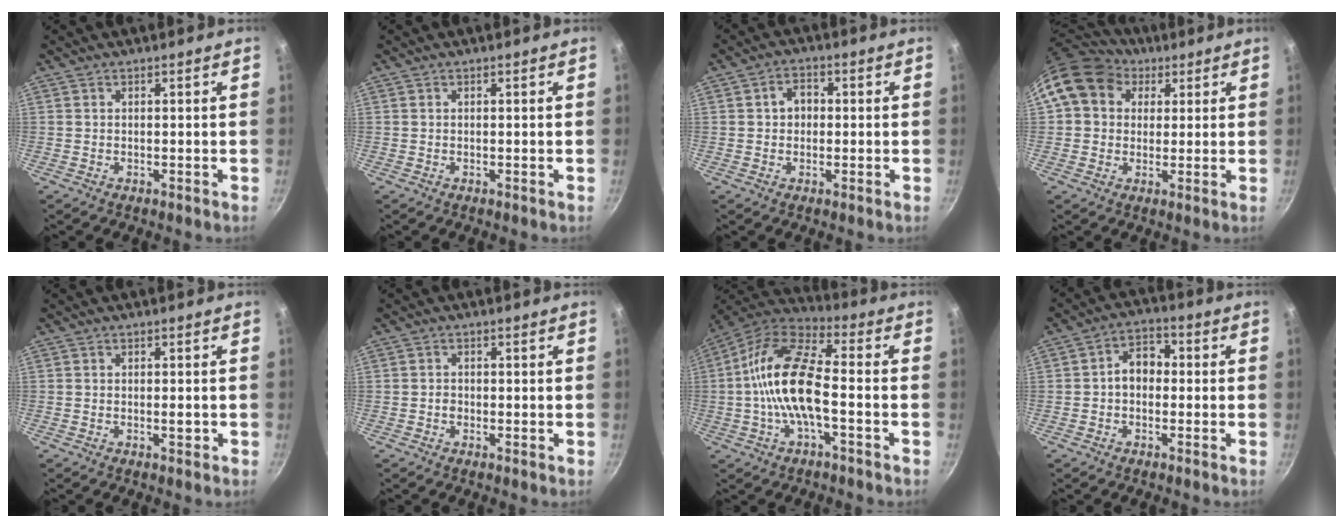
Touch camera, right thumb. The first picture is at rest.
{"total": 0.0}
{"total": 3.9, "force": [0.2, 3.2, 2.2], "torque": [-0.013, 0.010, 0.000]}
{"total": 12.2, "force": [4.9, 9.9, 5.3], "torque": [-0.069, 0.012, 0.073]}
{"total": 1.4, "force": [-0.3, 0.6, 1.3], "torque": [-0.018, 0.002, -0.007]}
{"total": 1.1, "force": [-0.3, 0.9, 0.6], "torque": [-0.011, 0.004, -0.008]}
{"total": 15.9, "force": [-2.1, 6.5, 14.4], "torque": [-0.268, 0.043, -0.059]}
{"total": 6.2, "force": [-0.3, 4.7, 4.0], "torque": [-0.030, 0.023, -0.017]}